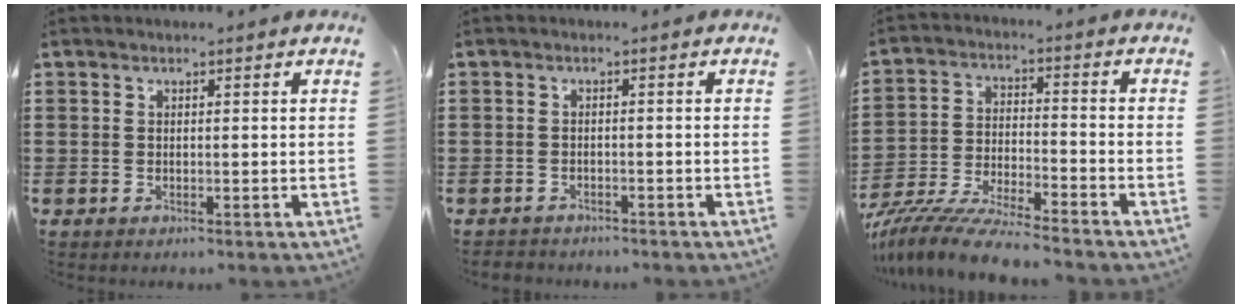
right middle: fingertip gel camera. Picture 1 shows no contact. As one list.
[{"total": 1.2, "force": [-1.2, 0.3, -0.1], "torque": [-0.002, 0.001, -0.026]}, {"total": 8.3, "force": [-7.9, 0.1, 2.4], "torque": [-0.060, -0.004, -0.158]}]